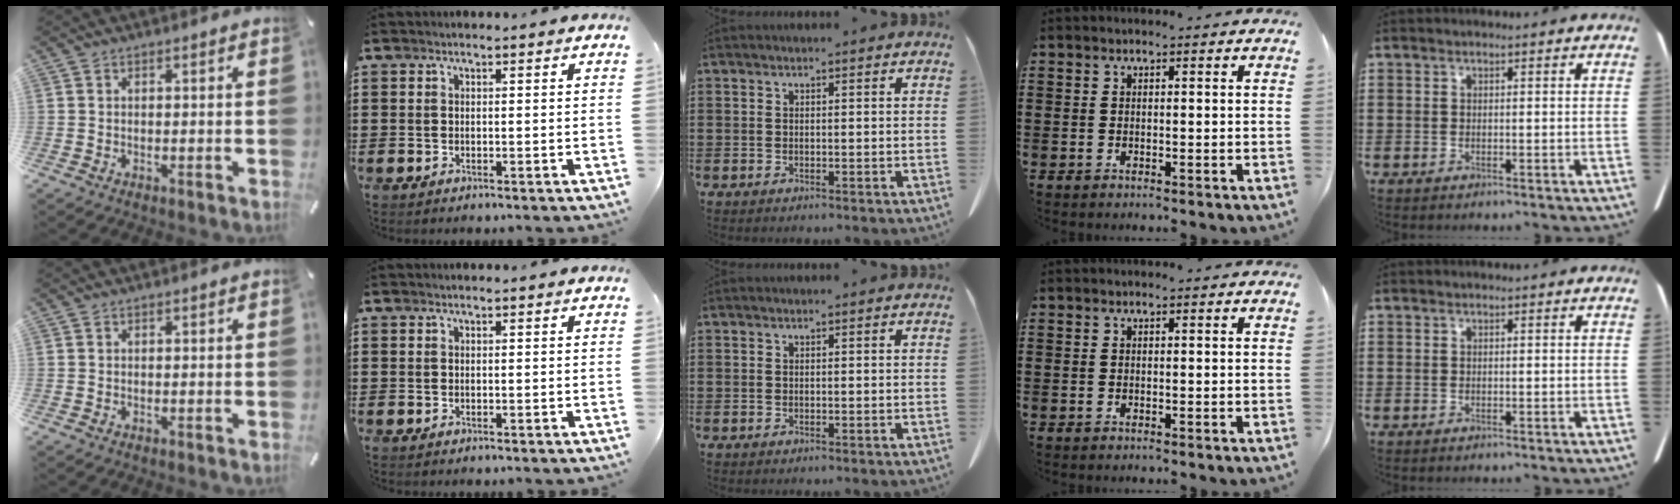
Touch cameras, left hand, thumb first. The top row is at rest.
{}